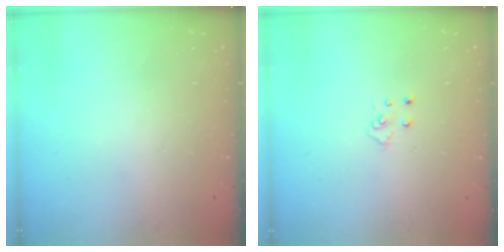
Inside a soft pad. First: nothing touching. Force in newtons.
{"total": 4.2, "press": 4.2, "slide": 0.4}